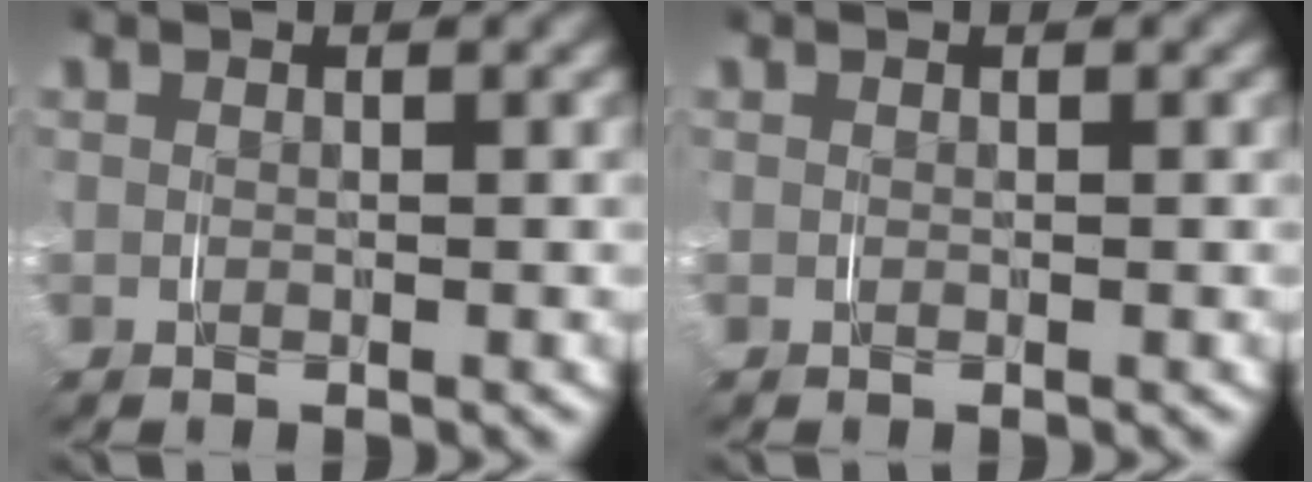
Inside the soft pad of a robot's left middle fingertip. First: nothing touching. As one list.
[{"total": 0.0}]